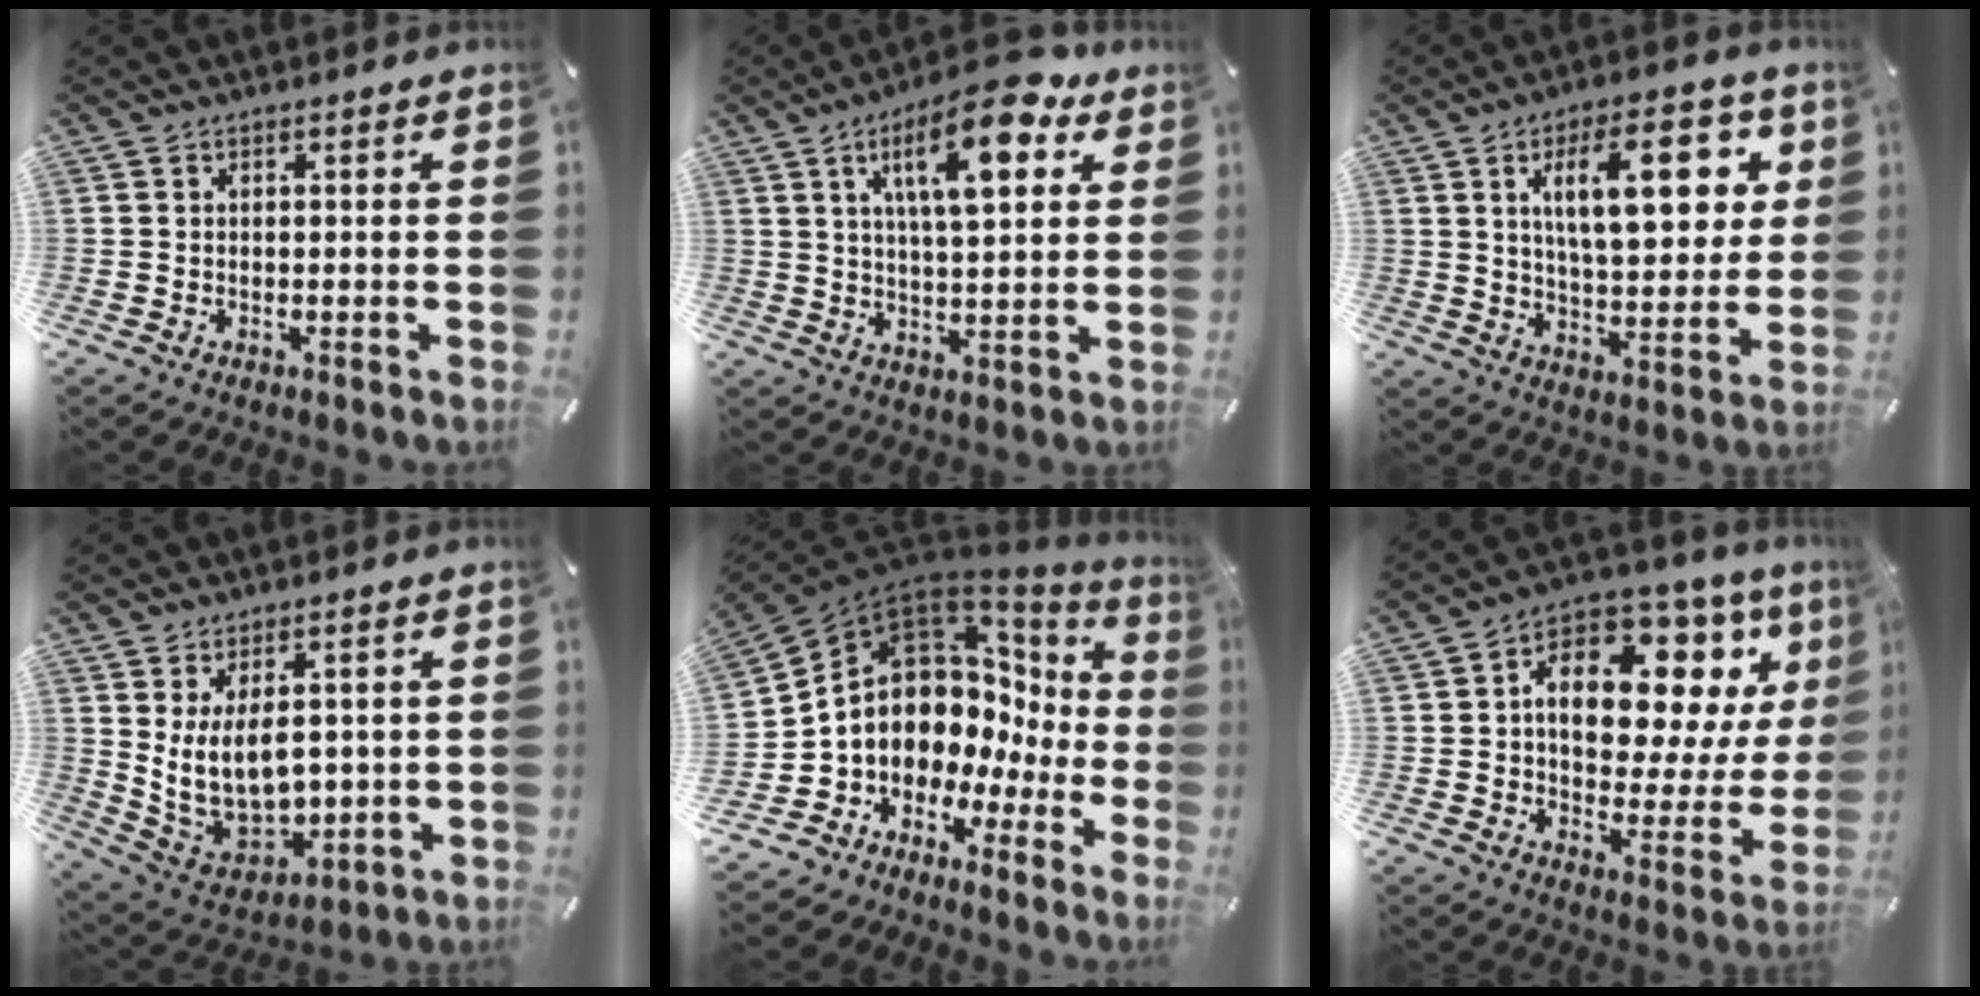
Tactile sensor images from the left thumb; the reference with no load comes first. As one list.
[{"total": 15.6, "force": [8.0, 5.6, 12.1], "torque": [-0.190, -0.024, 0.128]}, {"total": 17.8, "force": [6.9, 7.6, 14.6], "torque": [-0.223, -0.006, 0.106]}, {"total": 12.5, "force": [3.2, 7.9, 9.1], "torque": [-0.180, -0.035, 0.060]}, {"total": 9.1, "force": [3.3, 7.7, 3.5], "torque": [-0.080, -0.071, 0.065]}, {"total": 17.8, "force": [6.3, 11.1, 12.4], "torque": [-0.180, -0.039, 0.106]}]